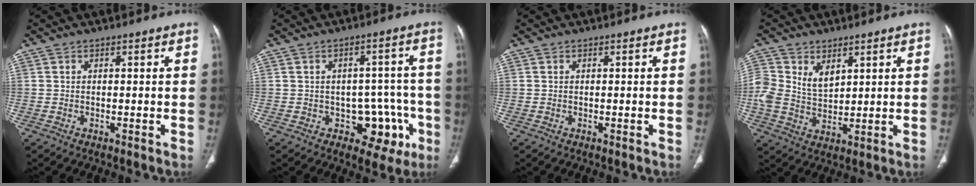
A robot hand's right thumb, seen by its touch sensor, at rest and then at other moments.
{"total": 9.5, "force": [-3.4, 6.6, 5.8], "torque": [-0.025, 0.029, -0.034]}
{"total": 0.0}
{"total": 7.5, "force": [2.7, 5.2, 4.6], "torque": [-0.073, -0.009, 0.059]}